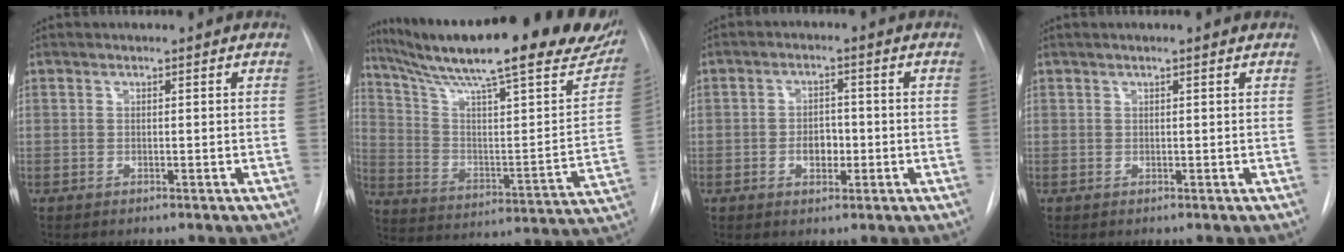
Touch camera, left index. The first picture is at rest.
{"total": 31.9, "force": [25.0, 5.0, 19.2], "torque": [-0.291, -0.041, 0.341]}
{"total": 3.7, "force": [-0.9, 2.4, 2.7], "torque": [-0.041, 0.005, -0.012]}
{"total": 1.9, "force": [1.5, -0.1, 1.2], "torque": [-0.017, 0.021, 0.023]}